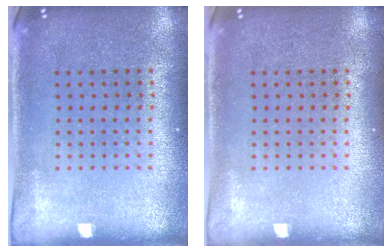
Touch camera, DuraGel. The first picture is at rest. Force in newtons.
{"total": 0.0}